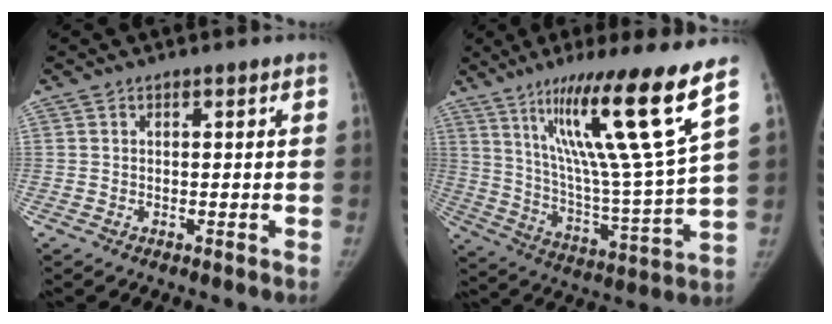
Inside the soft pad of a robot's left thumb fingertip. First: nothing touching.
{"total": 23.0, "force": [12.8, 0.7, 19.1], "torque": [-0.286, -0.063, 0.212]}